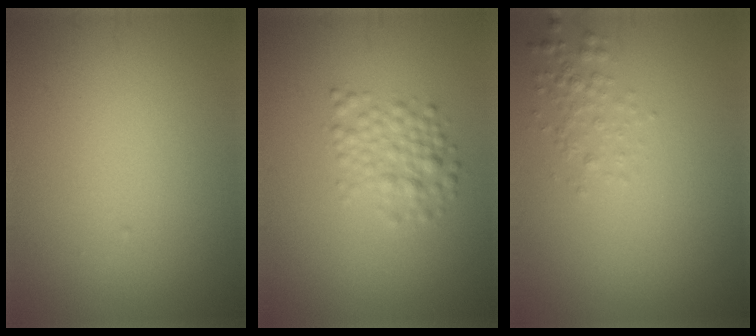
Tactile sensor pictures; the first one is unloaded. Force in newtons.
{"total": 2.7, "press": 2.7, "slide": 0.1}
{"total": 1.5, "press": 1.5, "slide": 0.0}